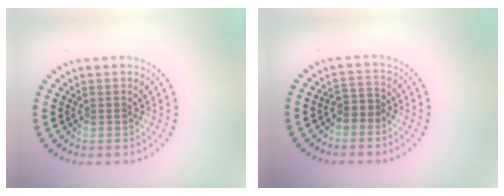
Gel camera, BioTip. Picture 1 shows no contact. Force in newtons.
{"total": 1.9, "press": 1.5, "slide": 1.3}